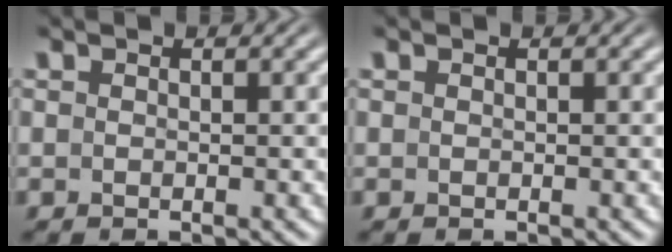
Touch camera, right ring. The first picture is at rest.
{"total": 0.0}